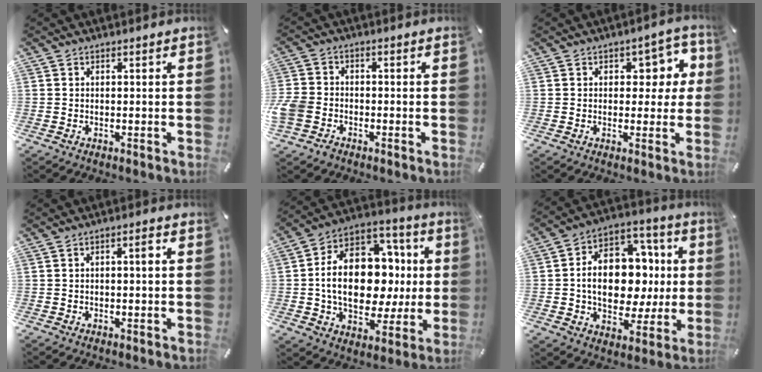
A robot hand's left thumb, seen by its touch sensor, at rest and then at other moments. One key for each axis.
{"total": 5.2, "fx": -2.6, "fy": 4.1, "fz": 2.1, "tx": -0.052, "ty": 0.012, "tz": -0.048}
{"total": 7.3, "fx": 1.5, "fy": 4.9, "fz": 5.2, "tx": -0.050, "ty": -0.004, "tz": 0.017}
{"total": 2.3, "fx": -0.2, "fy": 0.8, "fz": 2.1, "tx": -0.039, "ty": 0.011, "tz": -0.007}
{"total": 20.7, "fx": -0.2, "fy": 15.0, "fz": 14.3, "tx": -0.242, "ty": -0.007, "tz": 0.006}
{"total": 17.4, "fx": -0.8, "fy": 13.1, "fz": 11.4, "tx": -0.186, "ty": 0.001, "tz": -0.006}